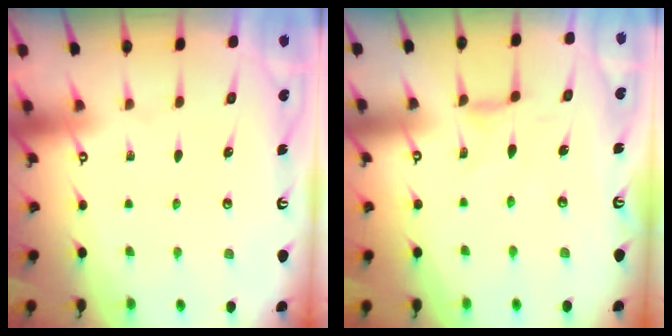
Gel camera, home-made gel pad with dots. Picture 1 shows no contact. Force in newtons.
{"total": 0.7, "press": 0.6, "slide": 0.4}